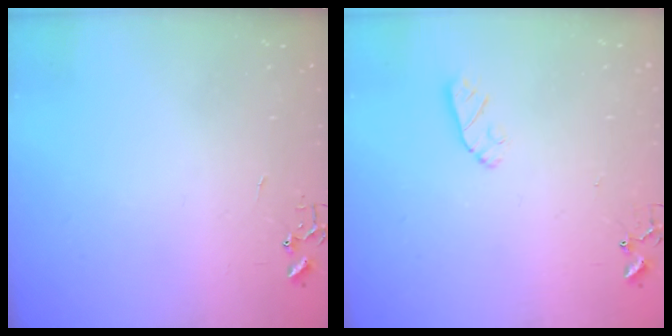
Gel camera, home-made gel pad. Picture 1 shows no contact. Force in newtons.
{"total": 6.0, "press": 6.0, "slide": 0.3}